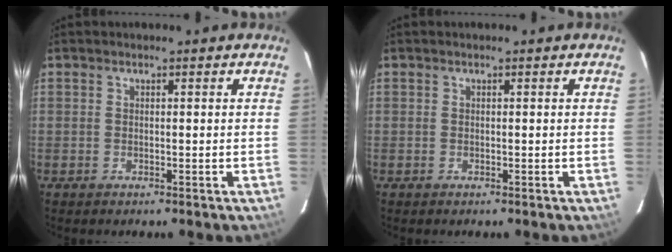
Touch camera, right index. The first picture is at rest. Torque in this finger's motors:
{"motor_torque": [0.00, 0.00, 0.01, 0.01]}